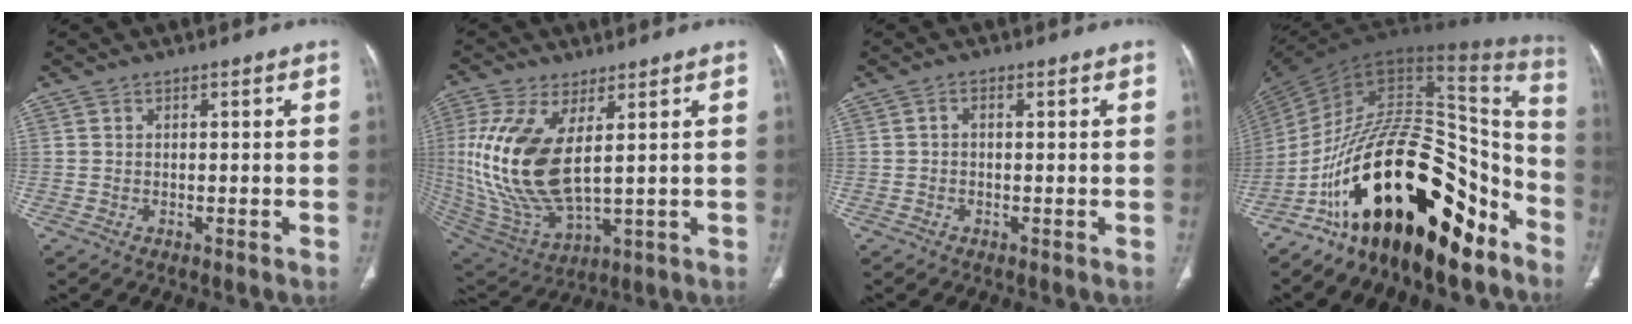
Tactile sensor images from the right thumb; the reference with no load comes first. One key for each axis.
{"total": 18.6, "fx": 3.3, "fy": 8.3, "fz": 16.3, "tx": -0.357, "ty": -0.024, "tz": 0.080}
{"total": 0.9, "fx": 0.0, "fy": 0.4, "fz": 0.8, "tx": -0.014, "ty": 0.004, "tz": -0.001}
{"total": 31.0, "fx": -17.2, "fy": 13.3, "fz": 22.1, "tx": -0.306, "ty": 0.114, "tz": -0.278}